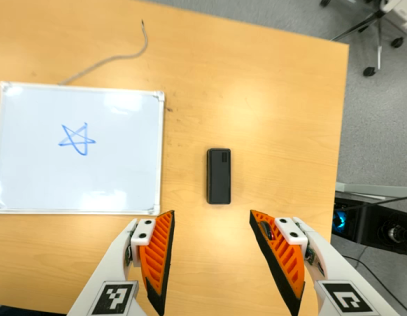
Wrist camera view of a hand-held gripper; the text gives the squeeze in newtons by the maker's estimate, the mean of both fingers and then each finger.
{"total": 0.0}